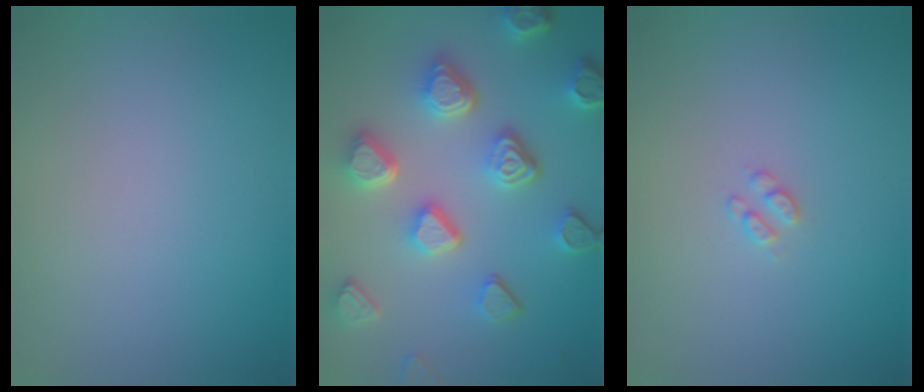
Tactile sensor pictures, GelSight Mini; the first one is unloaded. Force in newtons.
{"total": 6.7, "press": 5.3, "slide": 4.0}
{"total": 1.0, "press": 0.9, "slide": 0.2}